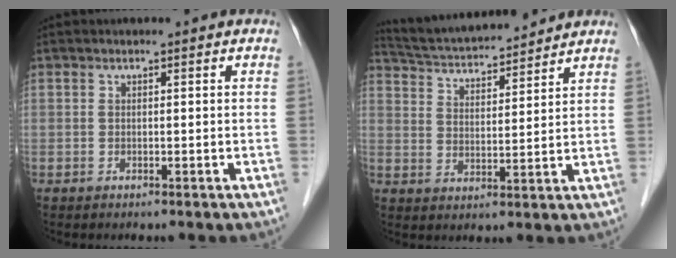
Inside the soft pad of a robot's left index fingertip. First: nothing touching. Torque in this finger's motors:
{"motor_torque": [0.13, 0.00, 0.05, 0.02]}